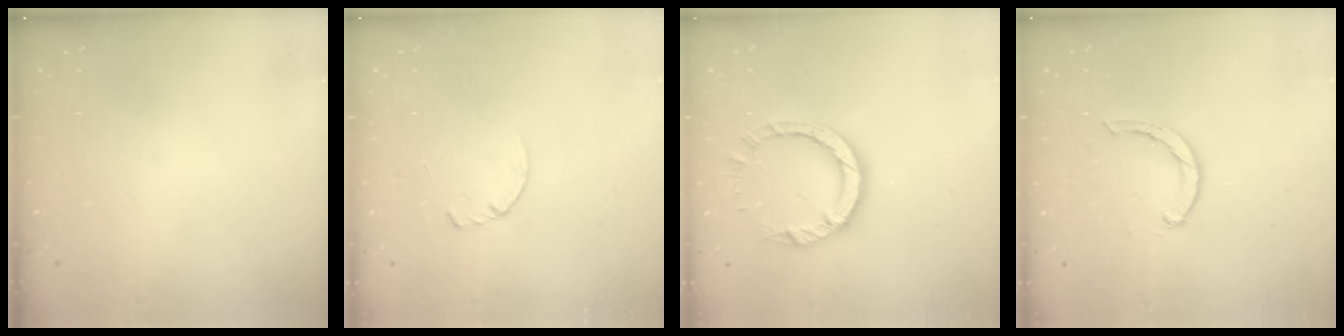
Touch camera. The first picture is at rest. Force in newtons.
{"total": 3.3, "press": 3.3, "slide": 0.3}
{"total": 7.6, "press": 7.6, "slide": 0.8}
{"total": 1.9, "press": 1.9, "slide": 0.3}